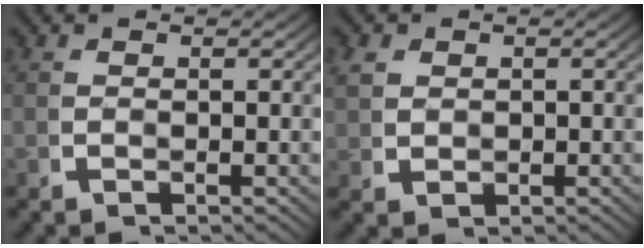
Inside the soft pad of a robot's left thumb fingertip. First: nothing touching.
{"total": 2.5, "force": [0.8, 2.0, 1.2], "torque": [-0.029, -0.008, 0.023]}